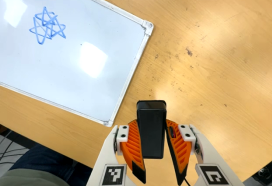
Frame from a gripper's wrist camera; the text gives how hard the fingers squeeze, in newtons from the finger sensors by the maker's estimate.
{"total": 10.2, "left": 8.3, "right": 12.1}